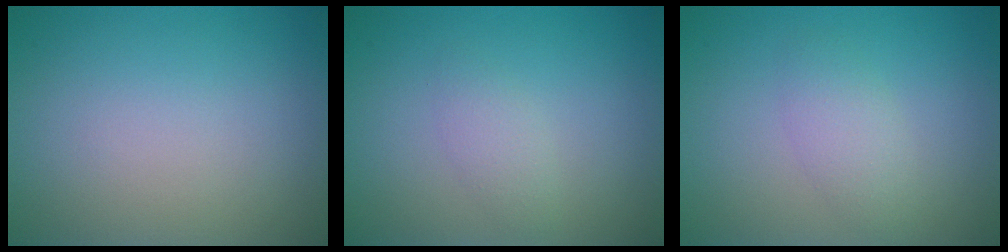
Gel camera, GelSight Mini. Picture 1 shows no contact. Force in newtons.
{"total": 1.4, "press": 1.4, "slide": 0.0}
{"total": 2.1, "press": 2.1, "slide": 0.1}